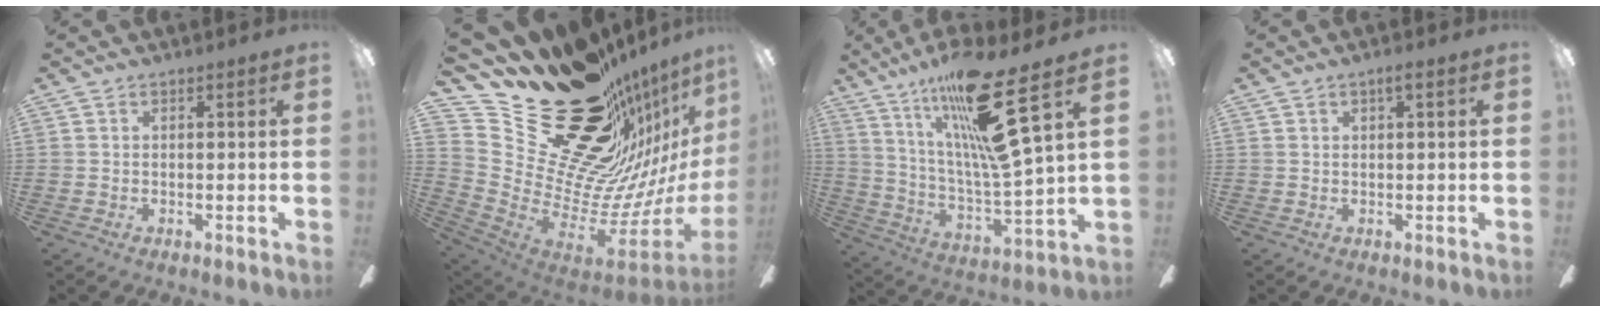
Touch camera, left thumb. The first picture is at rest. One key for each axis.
{"total": 29.9, "fx": 19.3, "fy": 16.6, "fz": 15.6, "tx": -0.182, "ty": -0.197, "tz": 0.413}
{"total": 22.1, "fx": 14.1, "fy": 2.6, "fz": 16.8, "tx": -0.320, "ty": -0.079, "tz": 0.214}
{"total": 1.9, "fx": 0.7, "fy": 0.4, "fz": 1.7, "tx": -0.026, "ty": 0.002, "tz": 0.009}